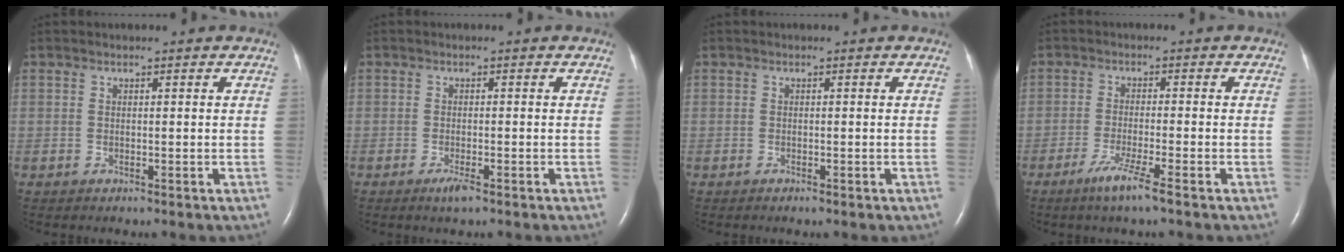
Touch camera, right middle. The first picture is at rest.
{"total": 1.8, "force": [-1.2, 0.2, 1.4], "torque": [-0.031, -0.004, -0.021]}
{"total": 0.7, "force": [-0.5, 0.1, 0.5], "torque": [-0.012, -0.002, -0.004]}
{"total": 4.9, "force": [-3.1, -0.5, 3.8], "torque": [-0.078, -0.014, -0.062]}